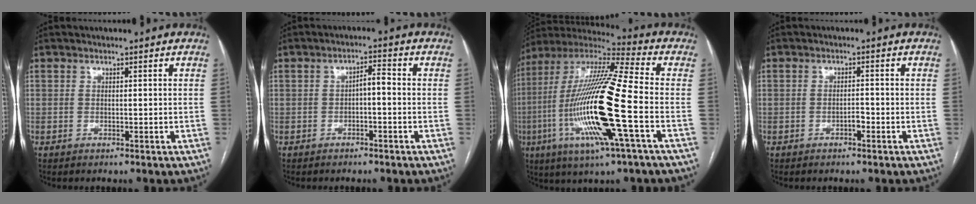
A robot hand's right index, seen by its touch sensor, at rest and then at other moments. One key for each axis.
{"total": 2.7, "fx": -0.6, "fy": 0.8, "fz": 2.5, "tx": -0.040, "ty": 0.012, "tz": -0.009}
{"total": 22.2, "fx": -5.4, "fy": 1.3, "fz": 21.5, "tx": -0.455, "ty": -0.023, "tz": -0.108}
{"total": 1.4, "fx": -0.8, "fy": 0.5, "fz": 1.0, "tx": -0.015, "ty": 0.003, "tz": -0.013}